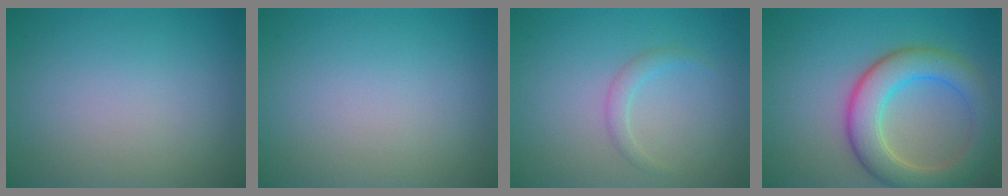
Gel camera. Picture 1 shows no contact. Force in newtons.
{"total": 0.0}
{"total": 1.3, "press": 1.3, "slide": 0.2}
{"total": 6.5, "press": 6.5, "slide": 0.5}